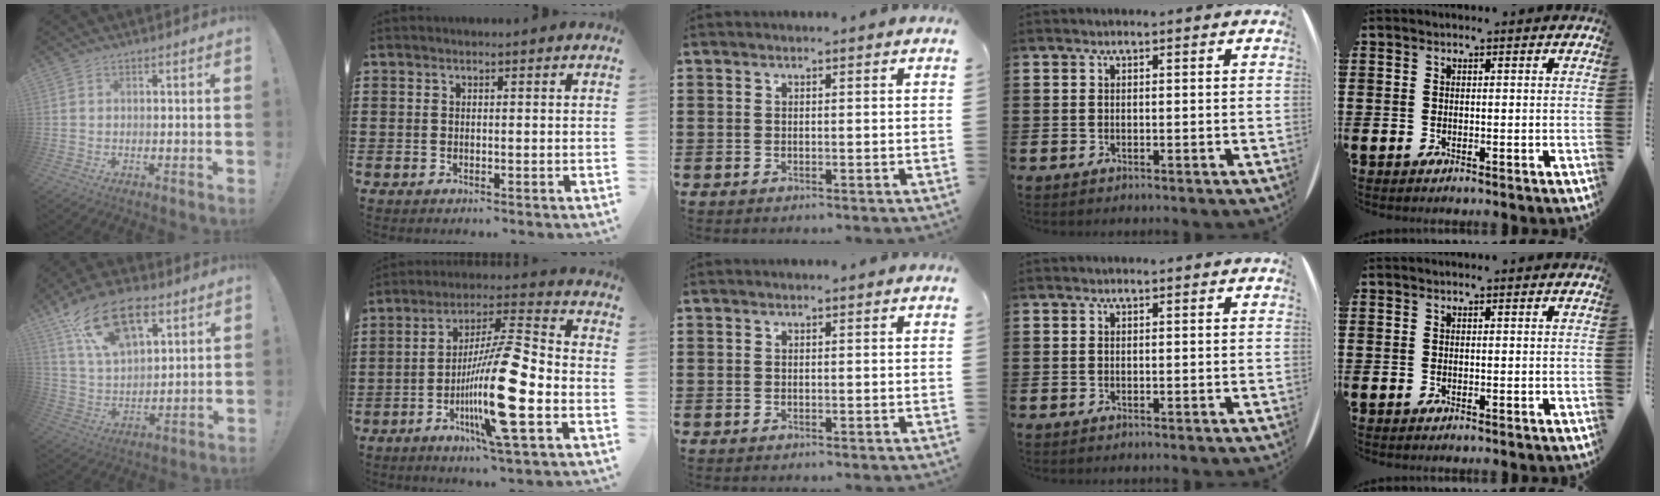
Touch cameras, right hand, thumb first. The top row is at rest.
{"thumb": {"total": 19.7, "force": [11.1, 11.1, 12.0], "torque": [-0.215, -0.056, 0.199]}, "index": {"total": 16.5, "force": [-5.0, 2.2, 15.5], "torque": [-0.304, -0.007, -0.087]}}